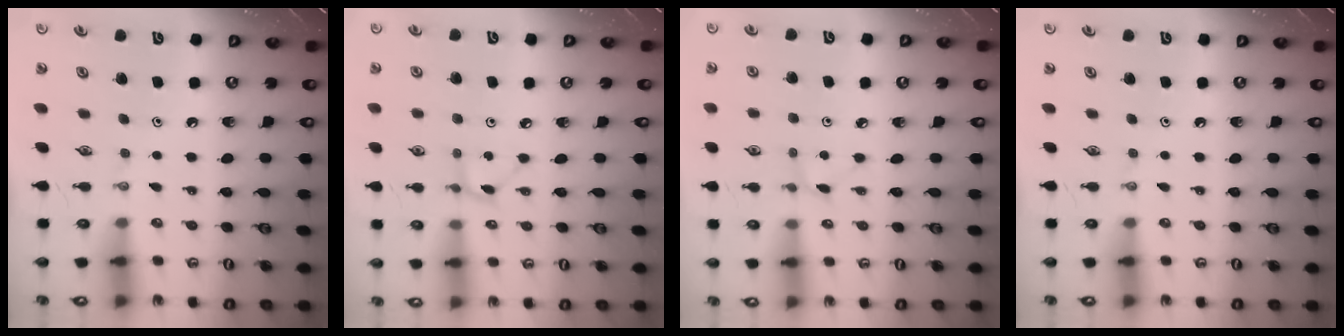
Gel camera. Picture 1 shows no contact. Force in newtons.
{"total": 2.1, "press": 2.0, "slide": 0.2}
{"total": 1.9, "press": 1.9, "slide": 0.3}
{"total": 0.0}